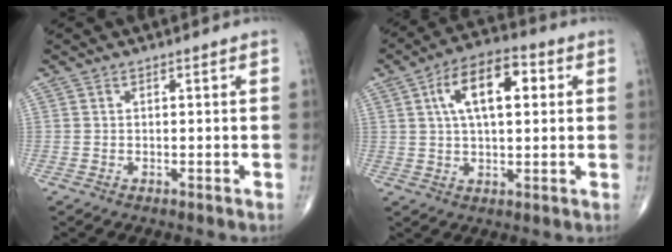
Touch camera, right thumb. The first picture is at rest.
{"total": 12.2, "force": [3.2, 5.8, 10.2], "torque": [-0.163, 0.016, 0.048]}